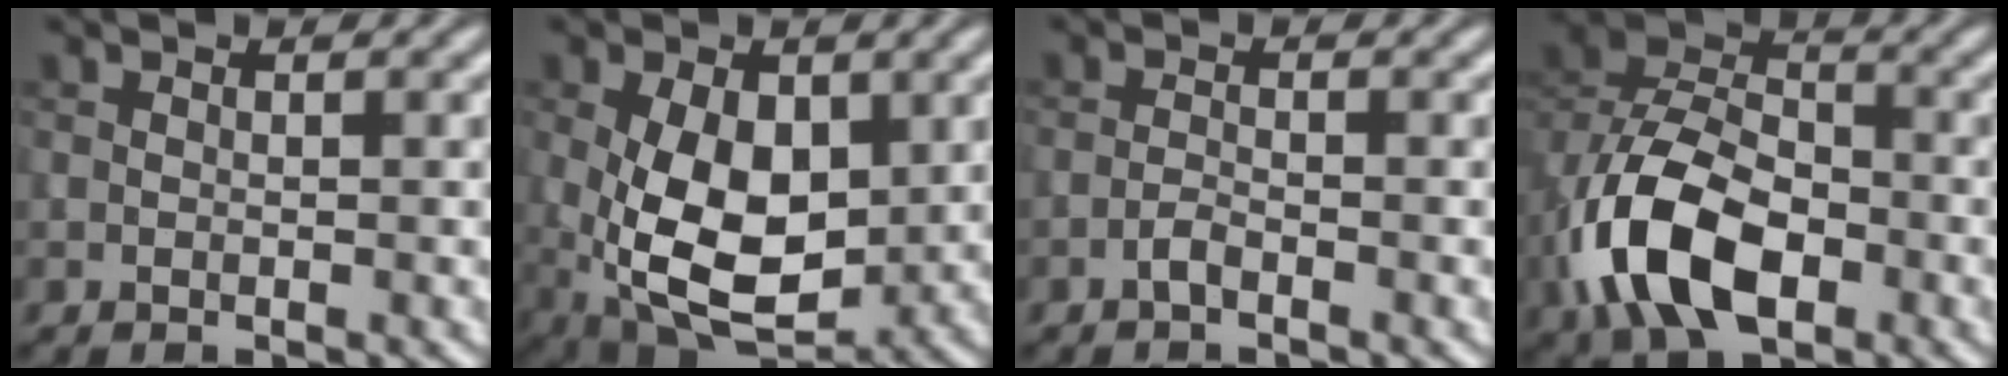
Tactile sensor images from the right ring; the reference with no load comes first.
{"total": 9.8, "force": [-0.3, 5.9, 7.9], "torque": [-0.151, -0.013, 0.001]}
{"total": 1.2, "force": [-0.8, 0.3, 0.8], "torque": [-0.018, 0.003, -0.018]}
{"total": 11.1, "force": [-4.4, 6.6, 7.8], "torque": [-0.166, 0.001, -0.093]}